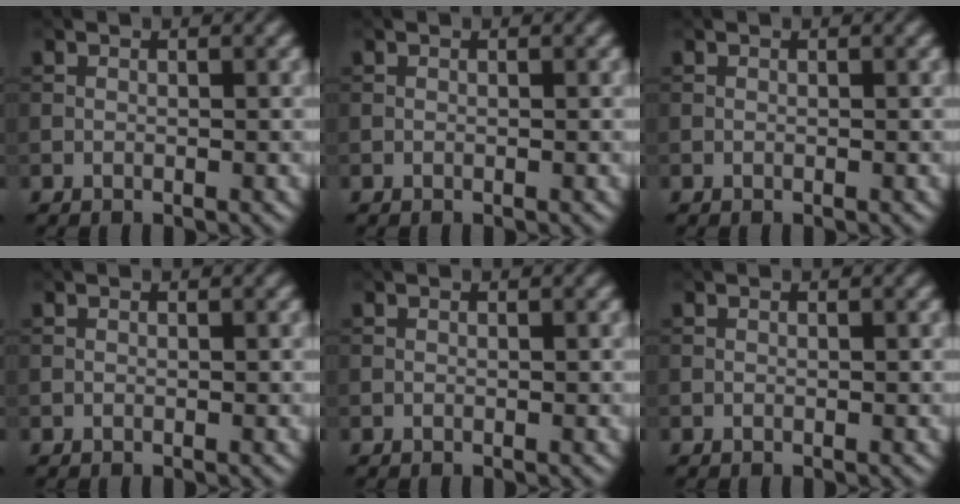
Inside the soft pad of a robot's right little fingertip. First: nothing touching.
{"total": 0.0}
{"total": 0.0}
{"total": 0.0}
{"total": 0.0}
{"total": 0.0}